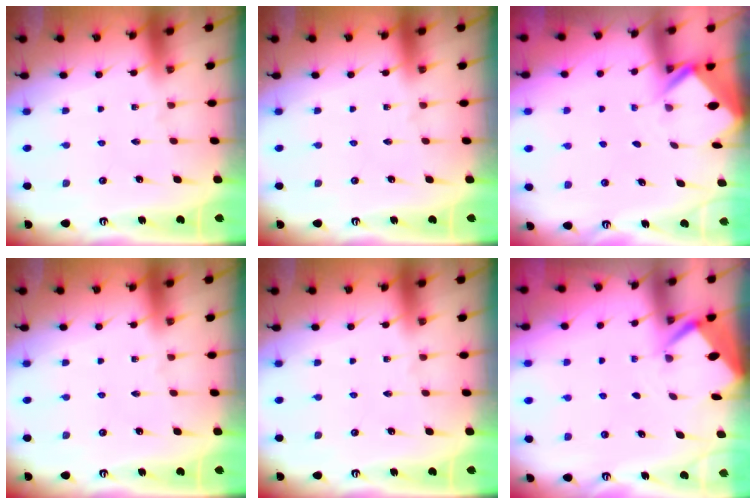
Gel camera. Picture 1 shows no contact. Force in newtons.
{"total": 0.0}
{"total": 2.3, "press": 2.3, "slide": 0.1}
{"total": 0.0}
{"total": 0.0}
{"total": 2.5, "press": 2.5, "slide": 0.3}